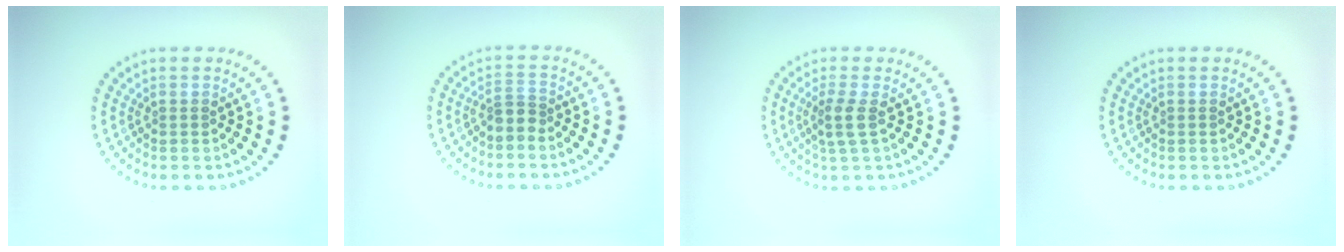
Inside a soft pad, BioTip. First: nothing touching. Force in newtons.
{"total": 1.9, "press": 1.3, "slide": 1.3}
{"total": 1.9, "press": 1.5, "slide": 1.2}
{"total": 0.0}